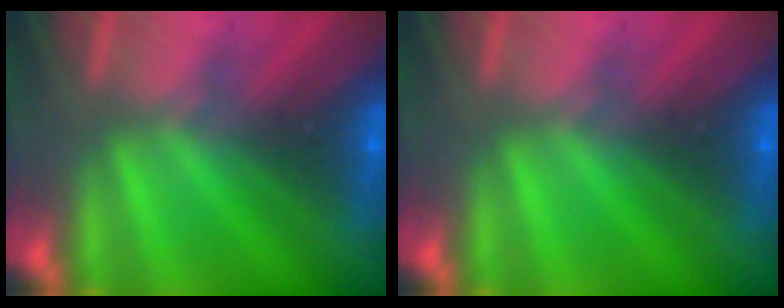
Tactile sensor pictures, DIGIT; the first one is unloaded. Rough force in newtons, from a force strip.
{"total": 0.0}